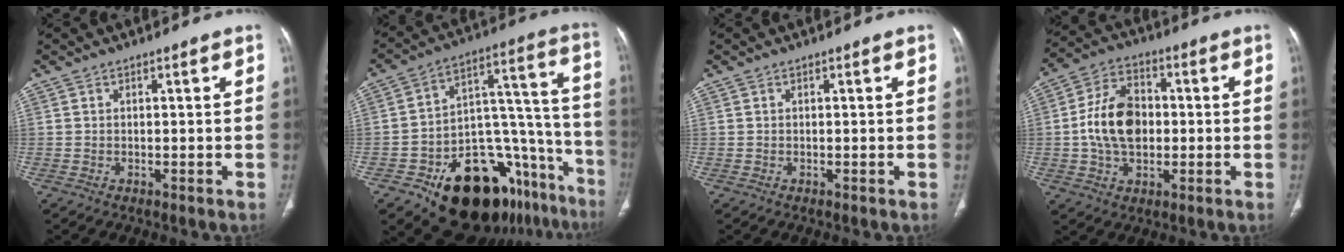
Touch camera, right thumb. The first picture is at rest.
{"total": 28.5, "force": [-14.9, 15.7, 18.5], "torque": [-0.175, 0.121, -0.207]}
{"total": 0.0}
{"total": 12.6, "force": [-0.3, 8.5, 9.3], "torque": [-0.155, 0.018, -0.011]}